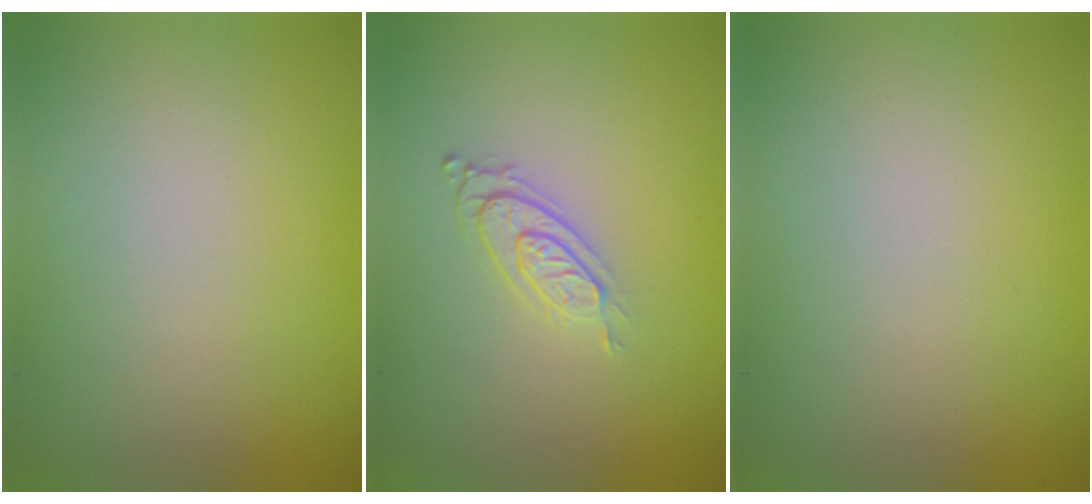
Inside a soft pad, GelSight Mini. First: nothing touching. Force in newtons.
{"total": 3.0, "press": 2.0, "slide": 2.2}
{"total": 0.0}